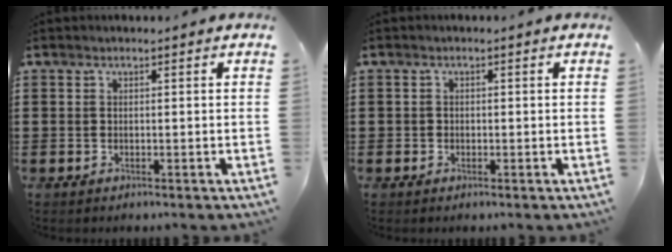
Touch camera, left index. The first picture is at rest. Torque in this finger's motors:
{"motor_torque": [-0.74, 0.88, -0.01, 0.00]}